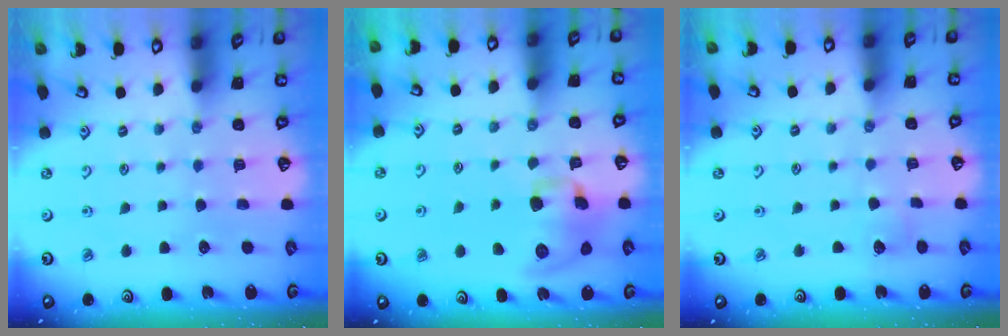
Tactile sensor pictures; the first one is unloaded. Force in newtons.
{"total": 12.1, "press": 11.9, "slide": 1.9}
{"total": 3.3, "press": 3.3, "slide": 0.5}